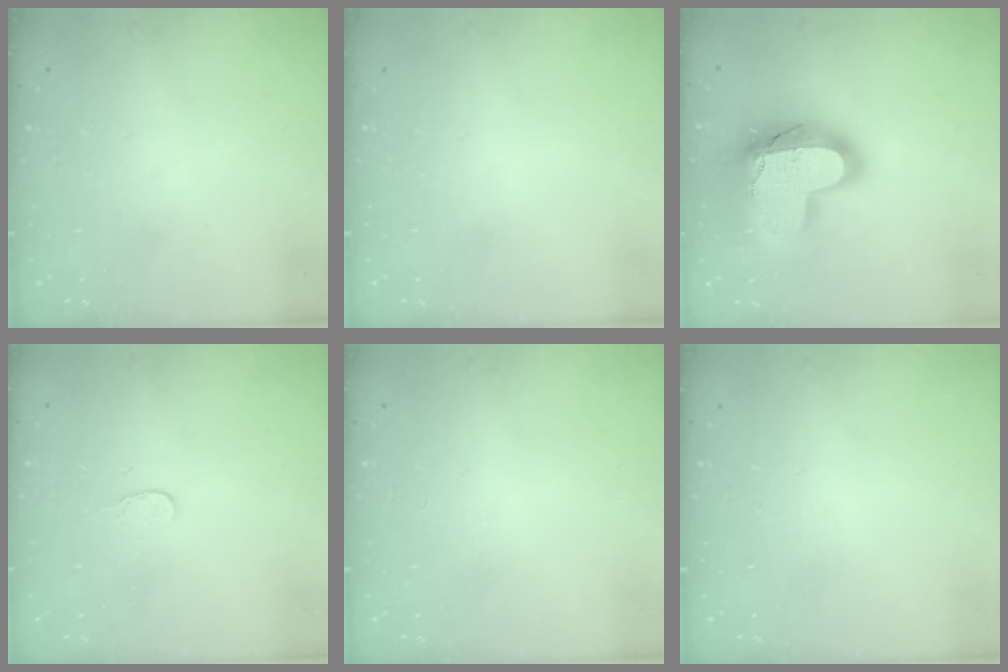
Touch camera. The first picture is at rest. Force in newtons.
{"total": 0.0}
{"total": 22.3, "press": 22.3, "slide": 1.5}
{"total": 3.4, "press": 3.4, "slide": 0.3}
{"total": 0.0}
{"total": 0.0}